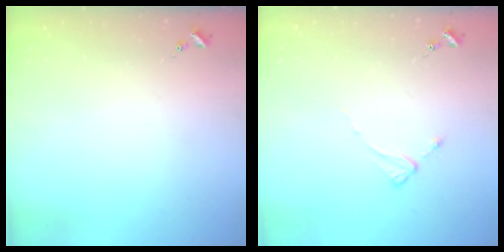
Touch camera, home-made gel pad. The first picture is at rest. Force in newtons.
{"total": 2.3, "press": 2.3, "slide": 0.3}